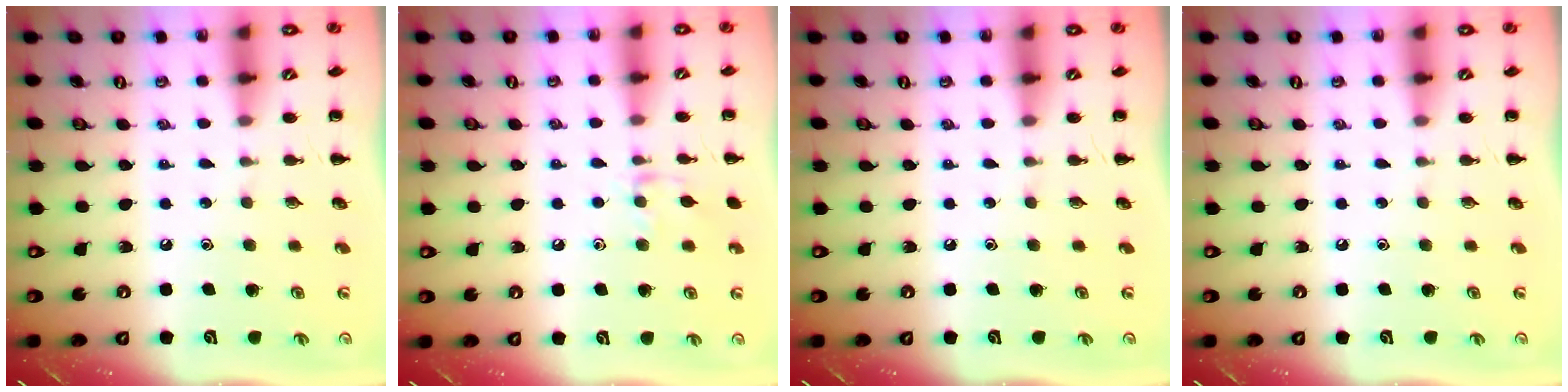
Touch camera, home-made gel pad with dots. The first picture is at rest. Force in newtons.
{"total": 7.8, "press": 7.6, "slide": 1.3}
{"total": 0.0}
{"total": 0.0}